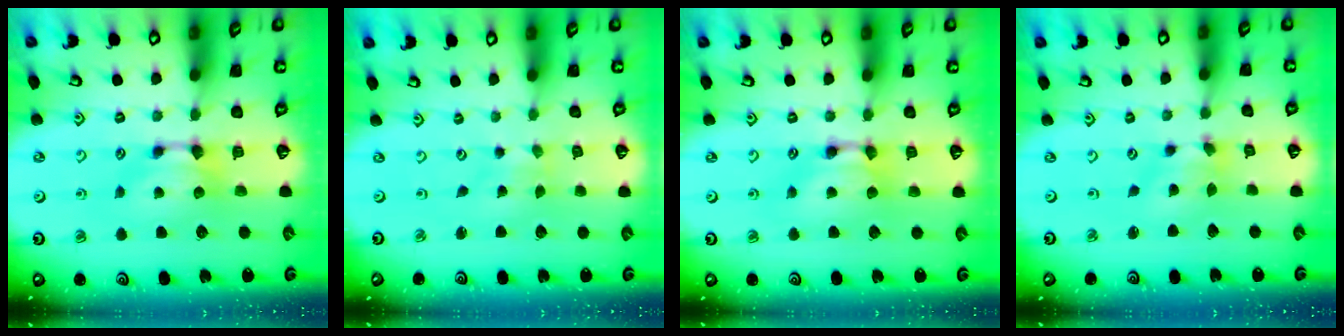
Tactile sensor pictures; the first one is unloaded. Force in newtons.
{"total": 5.1, "press": 5.1, "slide": 0.4}
{"total": 1.8, "press": 1.8, "slide": 0.2}
{"total": 2.5, "press": 2.1, "slide": 1.5}